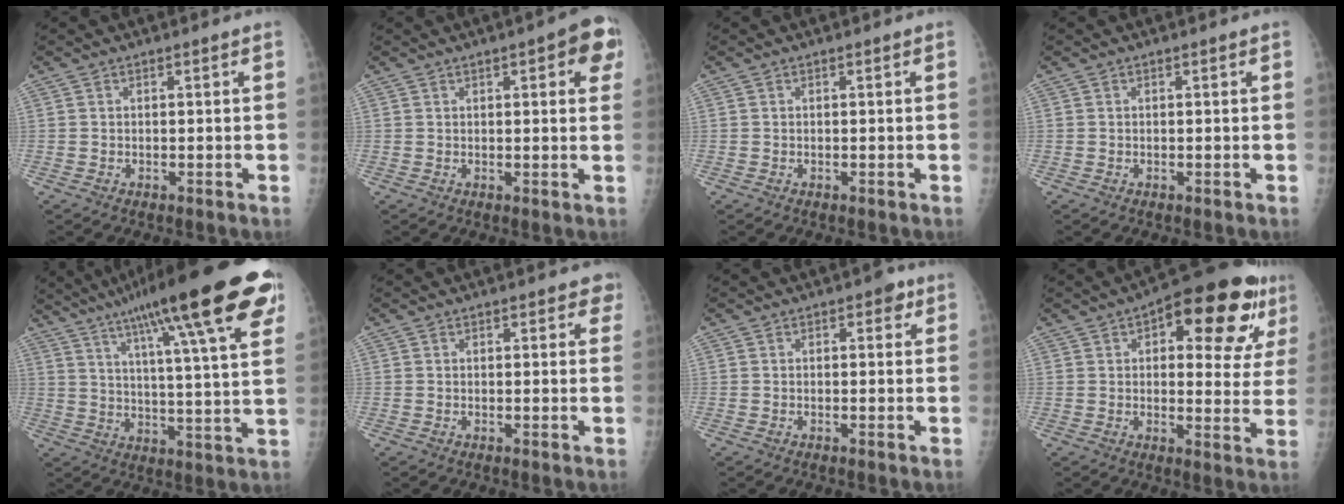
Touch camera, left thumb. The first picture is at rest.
{"total": 6.8, "force": [2.8, 2.0, 5.9], "torque": [-0.050, -0.002, 0.026]}
{"total": 0.0}
{"total": 0.0}
{"total": 26.6, "force": [15.3, 4.0, 21.4], "torque": [-0.319, -0.020, 0.220]}
{"total": 2.3, "force": [1.5, 1.2, 1.4], "torque": [0.003, -0.003, 0.013]}
{"total": 2.1, "force": [0.9, 1.3, 1.4], "torque": [-0.002, 0.002, 0.005]}
{"total": 19.1, "force": [8.4, 8.1, 15.2], "torque": [-0.166, -0.003, 0.107]}